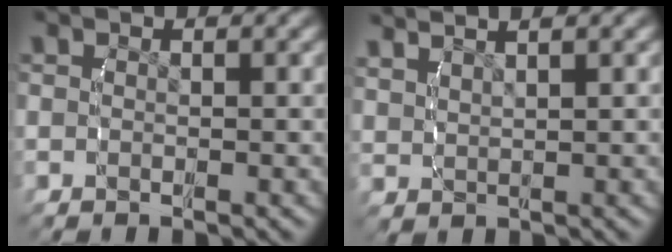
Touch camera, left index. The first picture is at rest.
{"total": 3.9, "force": [3.5, 0.2, 1.7], "torque": [-0.019, 0.015, 0.066]}